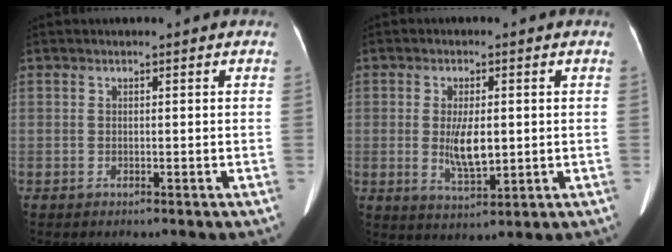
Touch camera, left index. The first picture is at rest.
{"total": 6.0, "force": [-0.1, 2.0, 5.7], "torque": [-0.112, -0.010, 0.005]}